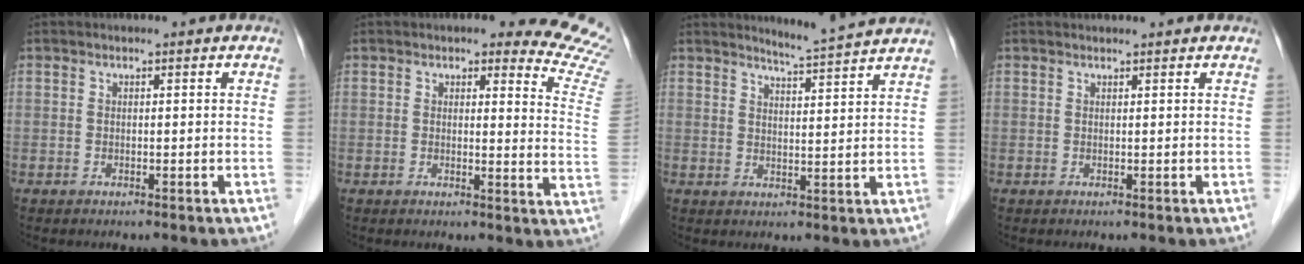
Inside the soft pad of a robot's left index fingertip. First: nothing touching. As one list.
[{"total": 11.3, "force": [10.6, 2.1, 3.5], "torque": [-0.002, -0.081, 0.075]}, {"total": 6.0, "force": [5.6, -1.7, 1.1], "torque": [-0.028, -0.015, 0.079]}, {"total": 2.0, "force": [2.0, 0.2, 0.3], "torque": [-0.002, 0.015, 0.027]}]